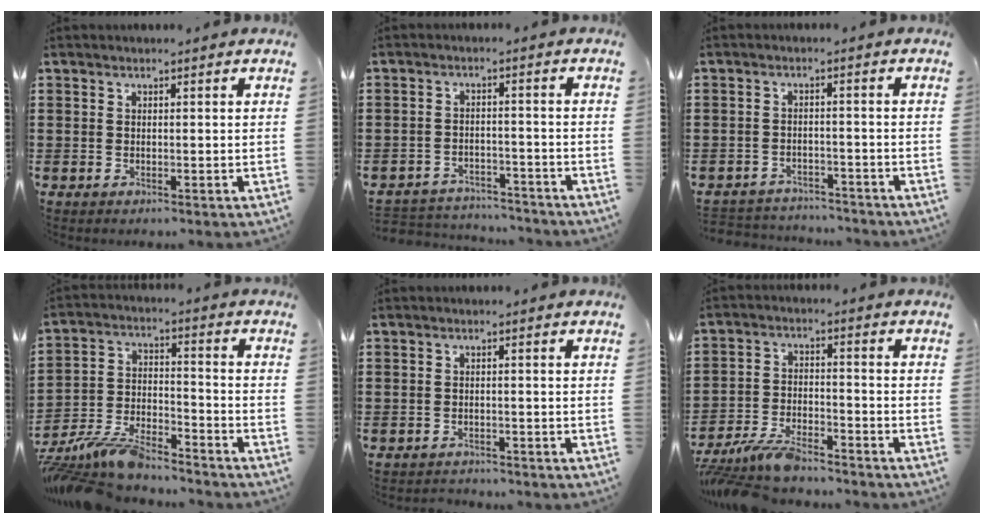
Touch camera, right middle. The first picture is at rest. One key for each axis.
{"total": 3.6, "fx": -3.6, "fy": 0.7, "fz": -0.3, "tx": -0.003, "ty": 0.001, "tz": -0.077}
{"total": 3.1, "fx": -3.0, "fy": 0.6, "fz": -0.4, "tx": -0.002, "ty": 0.000, "tz": -0.068}
{"total": 9.4, "fx": -8.7, "fy": 1.8, "fz": 3.1, "tx": -0.073, "ty": 0.014, "tz": -0.173}
{"total": 1.4, "fx": -1.4, "fy": 0.3, "fz": -0.3, "tx": 0.000, "ty": 0.002, "tz": -0.033}
{"total": 6.8, "fx": -6.2, "fy": 1.5, "fz": 2.5, "tx": -0.062, "ty": 0.001, "tz": -0.122}